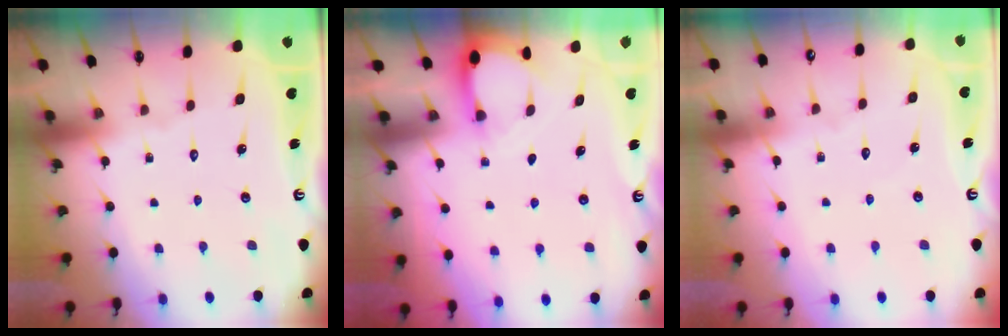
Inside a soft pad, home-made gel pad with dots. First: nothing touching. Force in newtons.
{"total": 2.9, "press": 2.9, "slide": 0.3}
{"total": 2.1, "press": 2.1, "slide": 0.1}